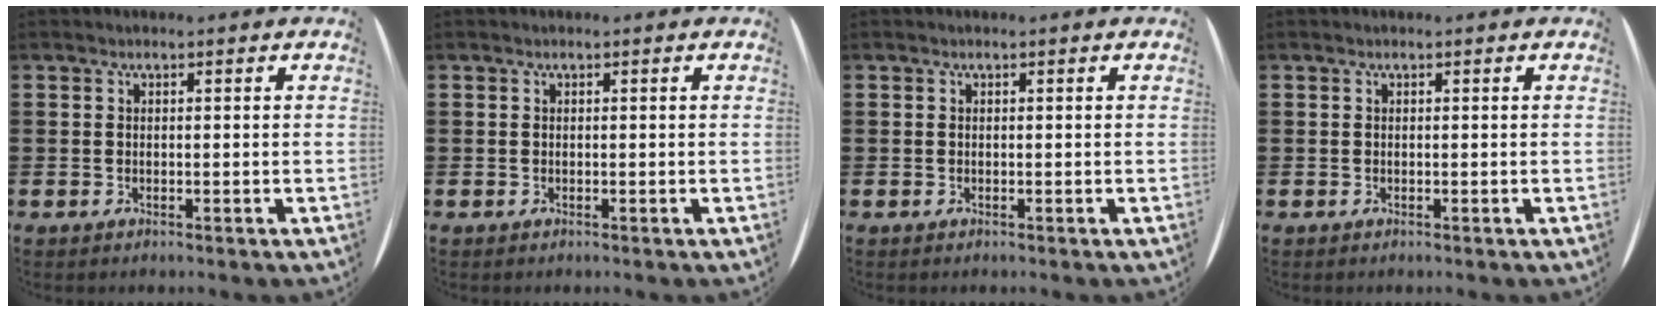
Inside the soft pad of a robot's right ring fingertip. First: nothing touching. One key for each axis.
{"total": 0.0}
{"total": 0.0}
{"total": 0.0}